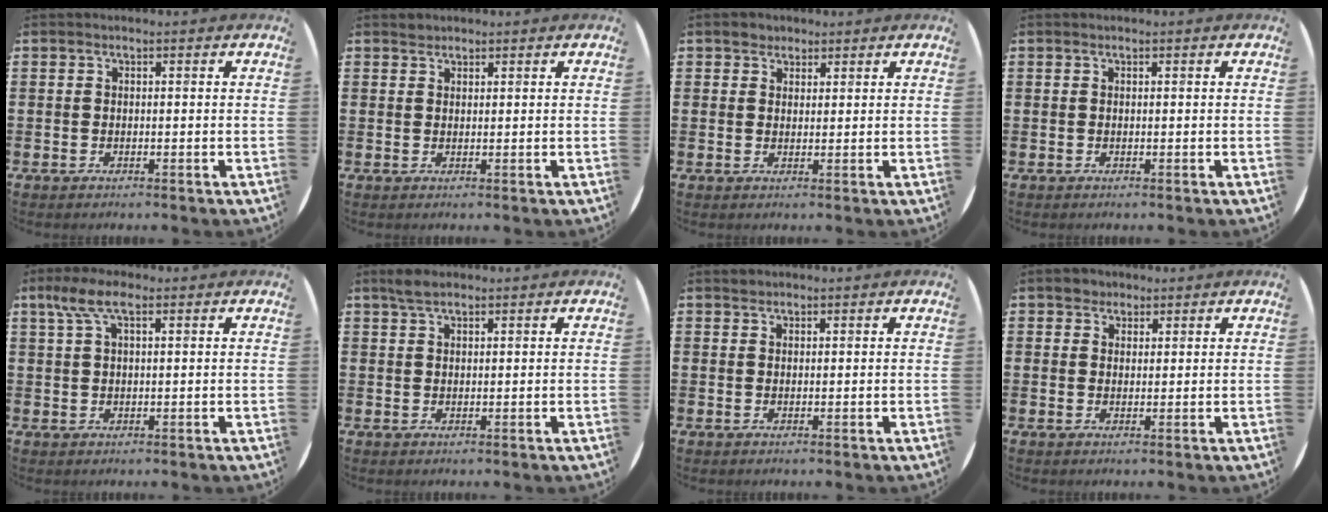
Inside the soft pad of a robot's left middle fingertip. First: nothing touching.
{"total": 0.9, "force": [0.8, 0.3, -0.2], "torque": [0.003, 0.003, 0.016]}
{"total": 1.8, "force": [1.5, 1.0, -0.1], "torque": [0.009, 0.003, 0.029]}
{"total": 0.0}
{"total": 4.4, "force": [2.3, 1.7, 3.4], "torque": [-0.071, 0.010, 0.040]}
{"total": 2.2, "force": [1.8, 0.7, 1.1], "torque": [-0.023, 0.006, 0.032]}
{"total": 0.7, "force": [0.6, 0.2, -0.1], "torque": [0.010, 0.001, 0.009]}
{"total": 2.0, "force": [1.7, 1.1, -0.1], "torque": [0.008, 0.004, 0.032]}